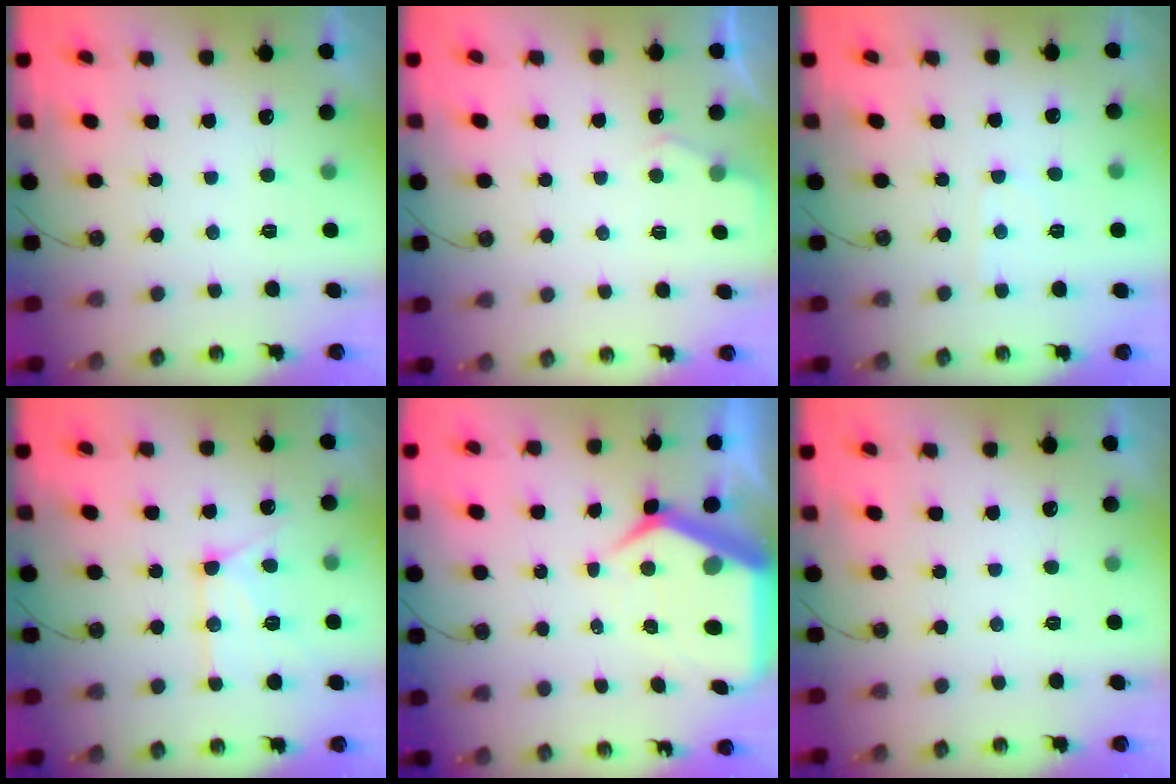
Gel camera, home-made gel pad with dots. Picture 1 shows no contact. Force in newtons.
{"total": 3.3, "press": 3.2, "slide": 0.5}
{"total": 4.1, "press": 4.1, "slide": 0.4}
{"total": 13.6, "press": 13.5, "slide": 1.3}
{"total": 11.2, "press": 11.1, "slide": 1.3}
{"total": 0.0}